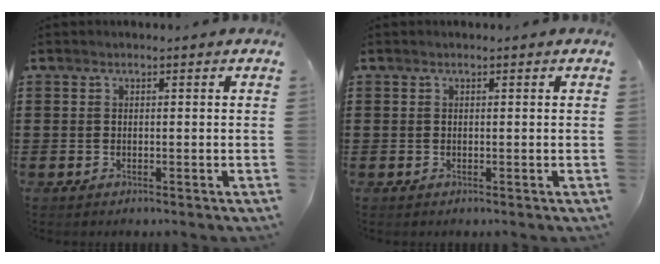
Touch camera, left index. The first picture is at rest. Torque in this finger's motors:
{"motor_torque": [0.00, -0.02, -0.01, 0.01]}